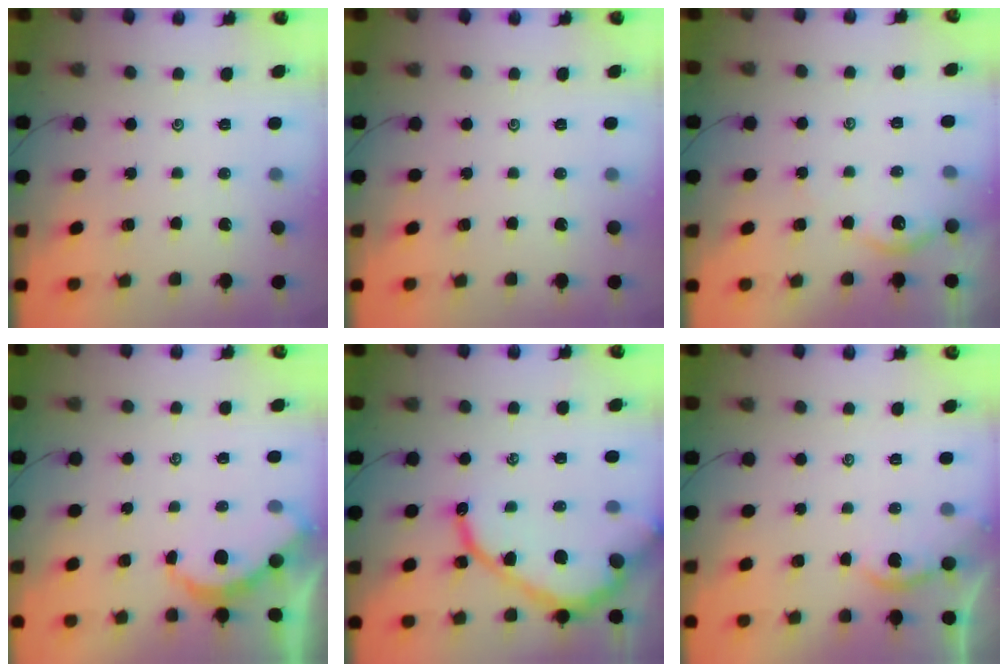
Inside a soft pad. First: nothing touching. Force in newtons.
{"total": 0.0}
{"total": 3.8, "press": 3.7, "slide": 0.4}
{"total": 2.6, "press": 2.6, "slide": 0.3}
{"total": 12.7, "press": 12.6, "slide": 1.4}
{"total": 2.0, "press": 1.9, "slide": 0.4}